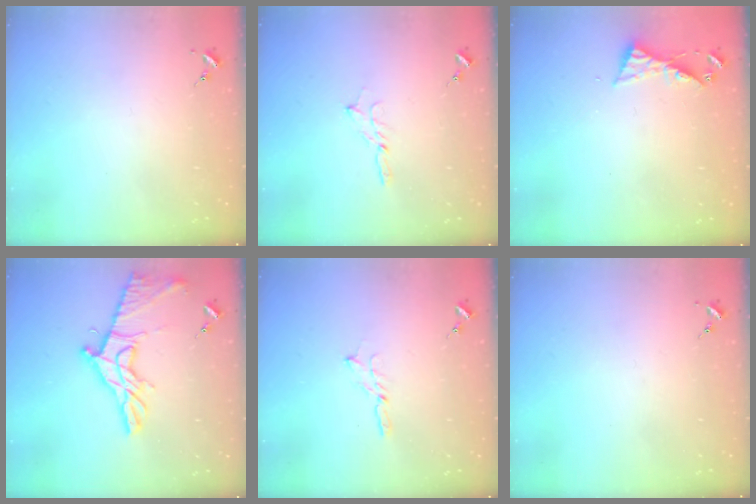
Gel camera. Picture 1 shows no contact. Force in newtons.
{"total": 2.3, "press": 2.3, "slide": 0.2}
{"total": 5.2, "press": 5.2, "slide": 0.4}
{"total": 16.7, "press": 16.7, "slide": 0.7}
{"total": 3.5, "press": 3.5, "slide": 0.1}
{"total": 0.0}